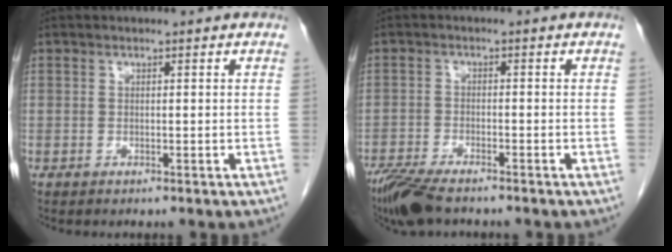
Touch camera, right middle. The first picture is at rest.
{"total": 7.0, "force": [-5.7, 1.4, 3.8], "torque": [-0.072, -0.018, -0.104]}